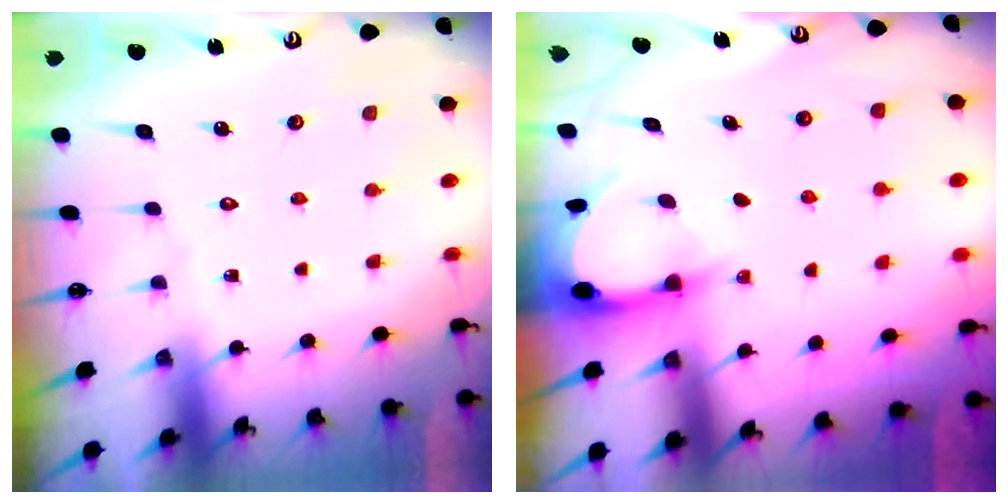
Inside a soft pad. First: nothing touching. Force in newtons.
{"total": 2.9, "press": 2.9, "slide": 0.3}